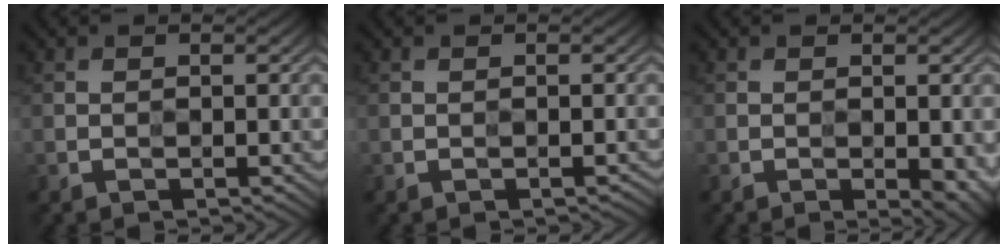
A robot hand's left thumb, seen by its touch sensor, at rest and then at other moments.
{"total": 0.7, "force": [-0.5, 0.3, 0.4], "torque": [-0.001, -0.001, -0.002]}
{"total": 5.4, "force": [-1.9, 2.5, 4.5], "torque": [-0.049, -0.016, -0.007]}